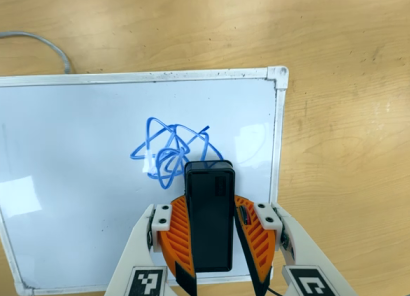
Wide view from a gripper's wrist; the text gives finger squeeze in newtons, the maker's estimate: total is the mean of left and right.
{"total": 6.5, "left": 6.2, "right": 6.8}